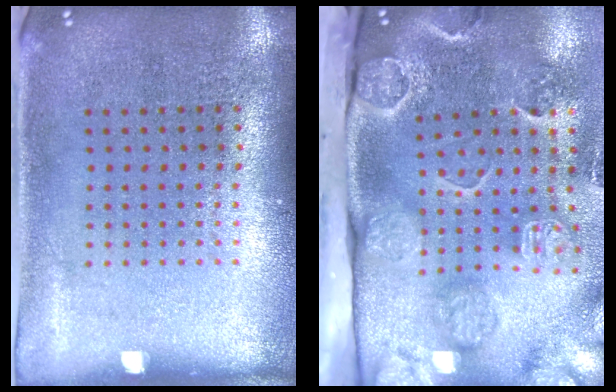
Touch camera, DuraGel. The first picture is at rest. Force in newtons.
{"total": 4.7, "press": 3.4, "slide": 3.2}